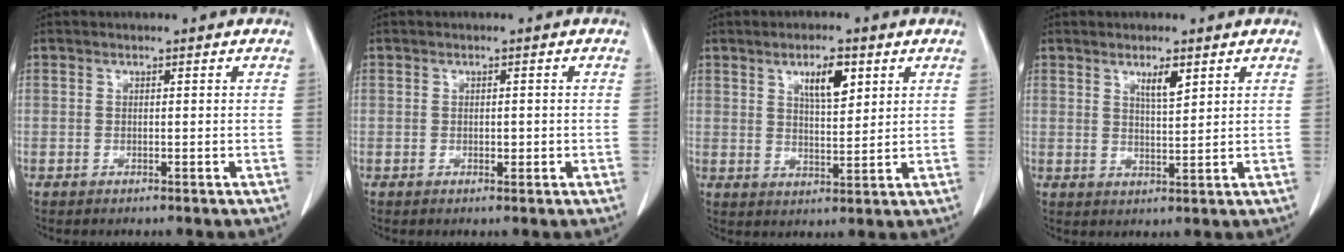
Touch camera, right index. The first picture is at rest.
{"total": 1.1, "force": [-0.2, 0.6, 0.8], "torque": [-0.012, 0.000, -0.001]}
{"total": 6.0, "force": [2.9, 1.8, 4.9], "torque": [-0.082, -0.001, 0.052]}
{"total": 3.4, "force": [2.0, 0.6, 2.7], "torque": [-0.047, -0.003, 0.037]}